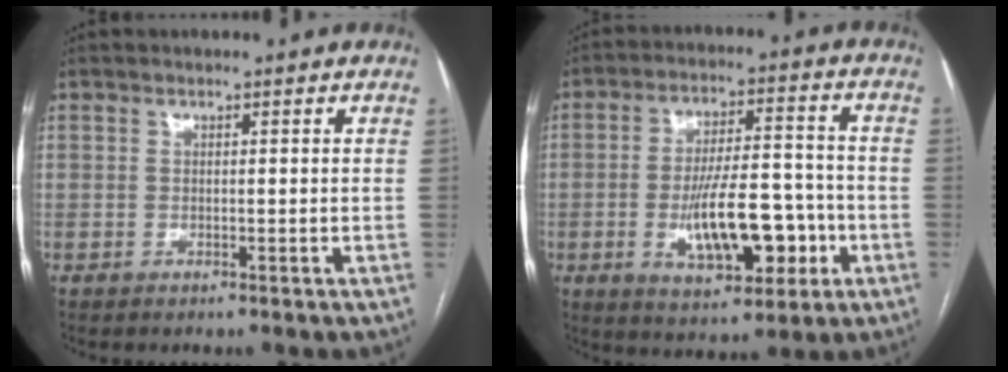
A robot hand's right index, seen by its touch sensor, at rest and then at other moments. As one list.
[{"total": 13.4, "force": [-3.6, 4.8, 11.9], "torque": [-0.201, 0.013, -0.051]}]